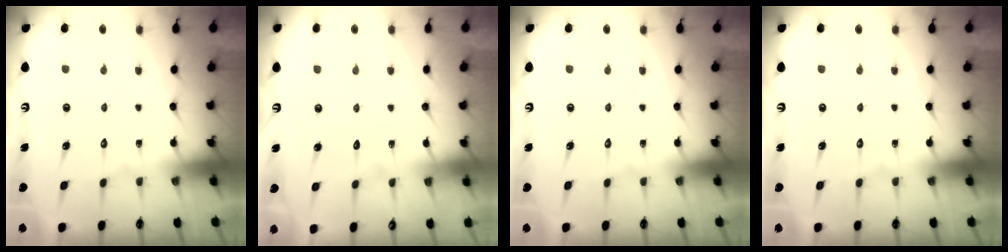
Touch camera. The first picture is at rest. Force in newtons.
{"total": 3.1, "press": 3.0, "slide": 0.3}
{"total": 0.0}
{"total": 0.0}